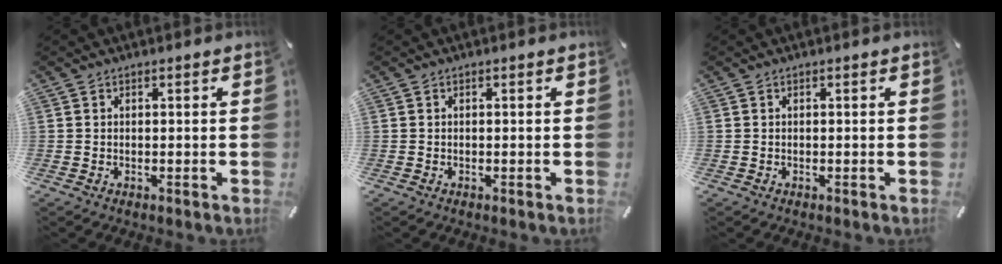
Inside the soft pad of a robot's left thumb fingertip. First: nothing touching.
{"total": 0.0}
{"total": 0.0}